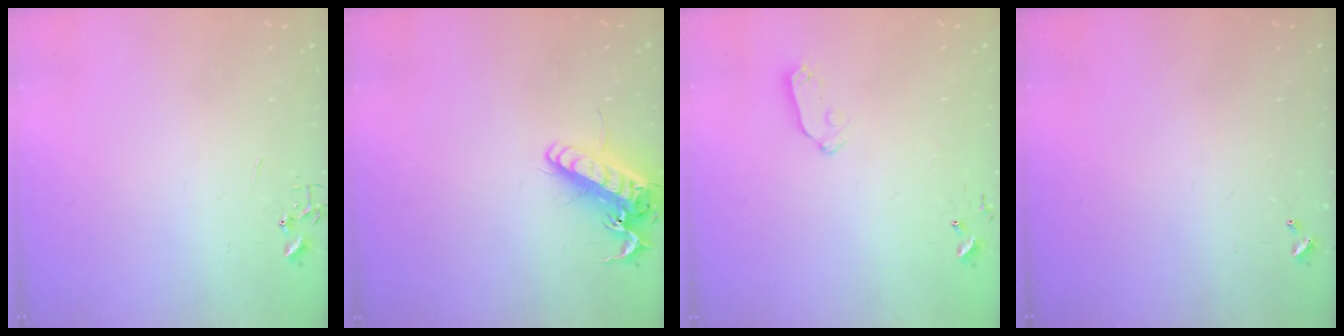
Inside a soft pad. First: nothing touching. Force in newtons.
{"total": 14.6, "press": 14.4, "slide": 2.4}
{"total": 6.0, "press": 6.0, "slide": 0.5}
{"total": 0.0}